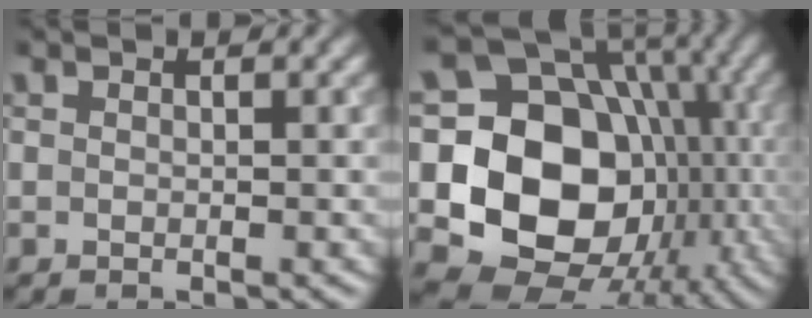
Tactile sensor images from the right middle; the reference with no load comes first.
{"total": 17.3, "force": [-2.4, 14.2, 9.5], "torque": [-0.145, -0.018, -0.048]}